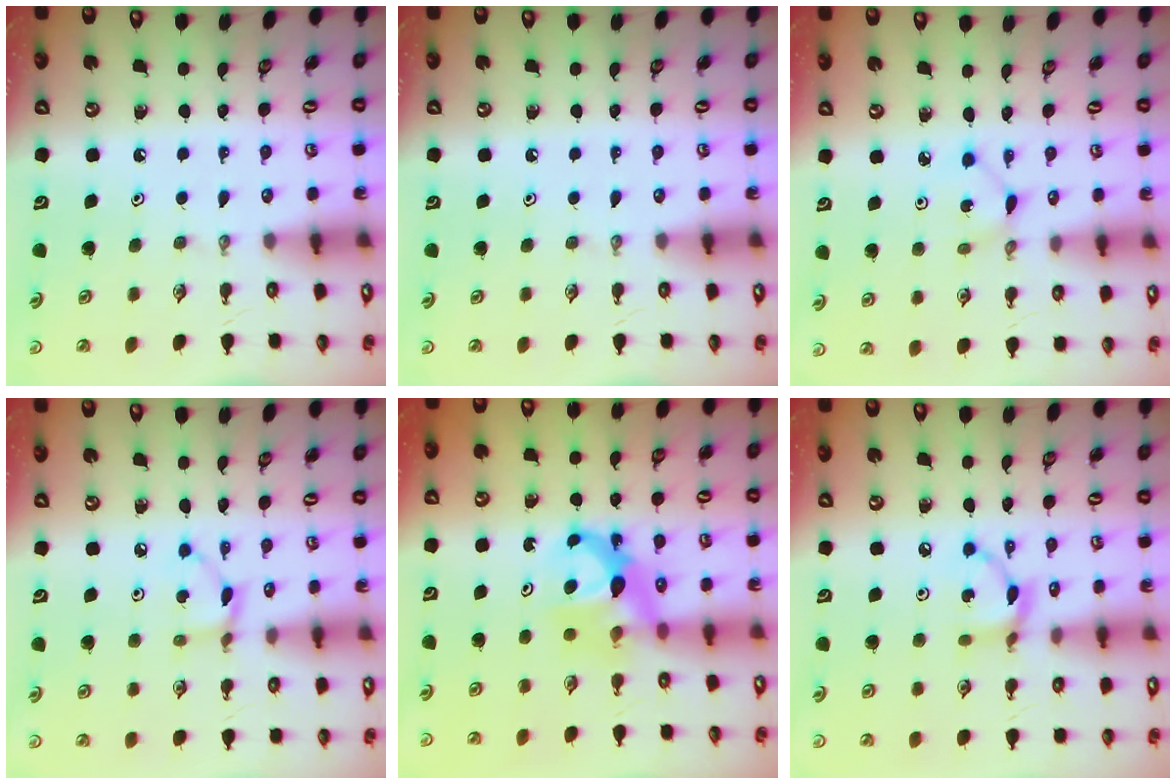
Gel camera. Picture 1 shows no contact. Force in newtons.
{"total": 0.0}
{"total": 2.0, "press": 2.0, "slide": 0.2}
{"total": 3.4, "press": 3.4, "slide": 0.2}
{"total": 6.8, "press": 6.8, "slide": 0.2}
{"total": 8.2, "press": 8.2, "slide": 0.3}